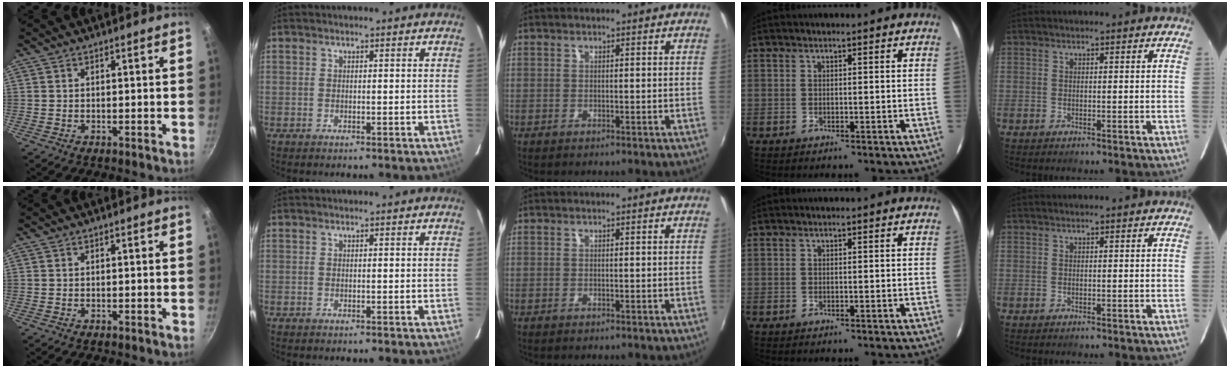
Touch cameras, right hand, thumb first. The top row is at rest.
{}